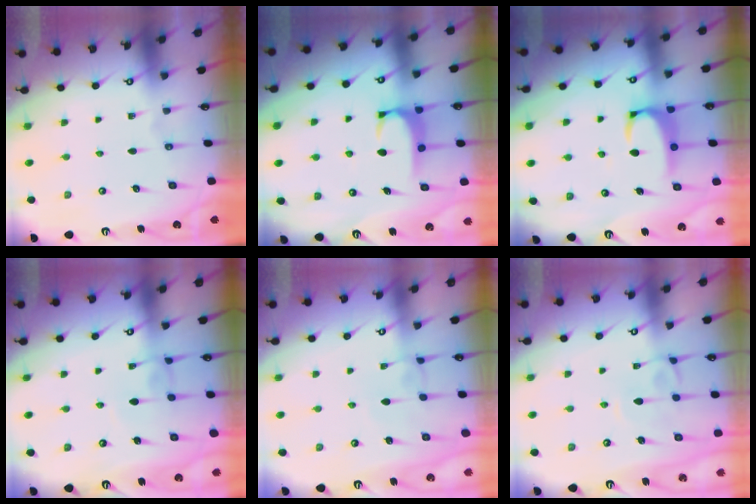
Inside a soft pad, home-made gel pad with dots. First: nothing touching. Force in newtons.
{"total": 1.9, "press": 1.8, "slide": 0.5}
{"total": 3.3, "press": 3.2, "slide": 0.7}
{"total": 1.5, "press": 1.5, "slide": 0.4}
{"total": 2.8, "press": 2.8, "slide": 0.2}
{"total": 2.1, "press": 2.1, "slide": 0.3}